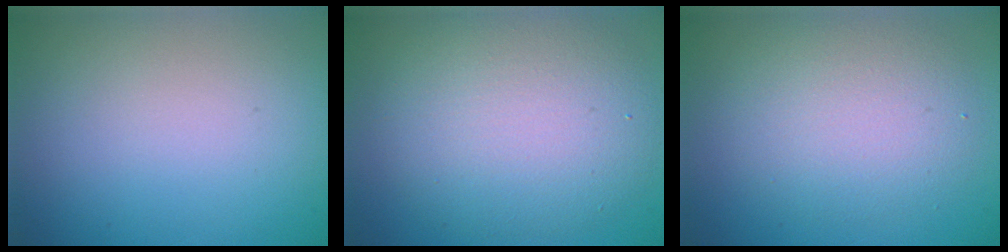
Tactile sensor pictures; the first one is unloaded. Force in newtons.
{"total": 7.4, "press": 7.4, "slide": 0.4}
{"total": 4.3, "press": 4.3, "slide": 0.1}